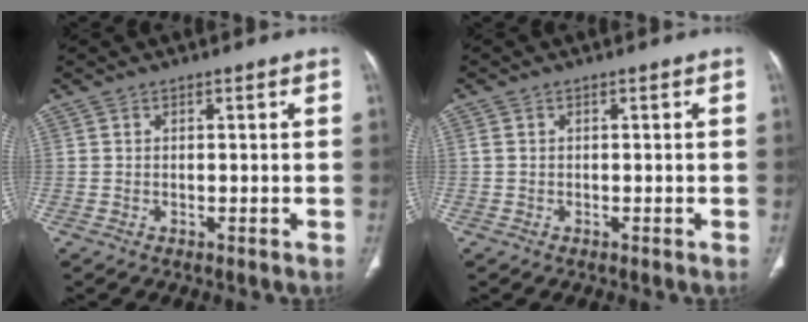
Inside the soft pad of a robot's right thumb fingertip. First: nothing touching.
{"total": 0.9, "force": [-0.1, 0.8, 0.3], "torque": [-0.001, 0.003, -0.002]}